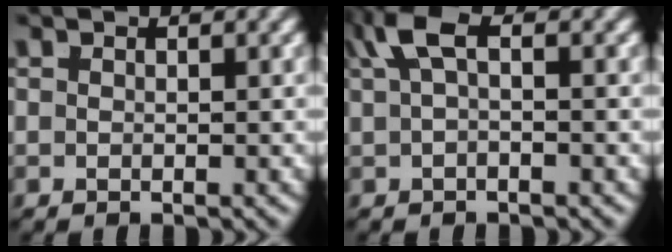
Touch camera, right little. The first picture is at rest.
{"total": 3.0, "force": [1.2, 0.6, 2.7], "torque": [-0.060, 0.006, 0.028]}